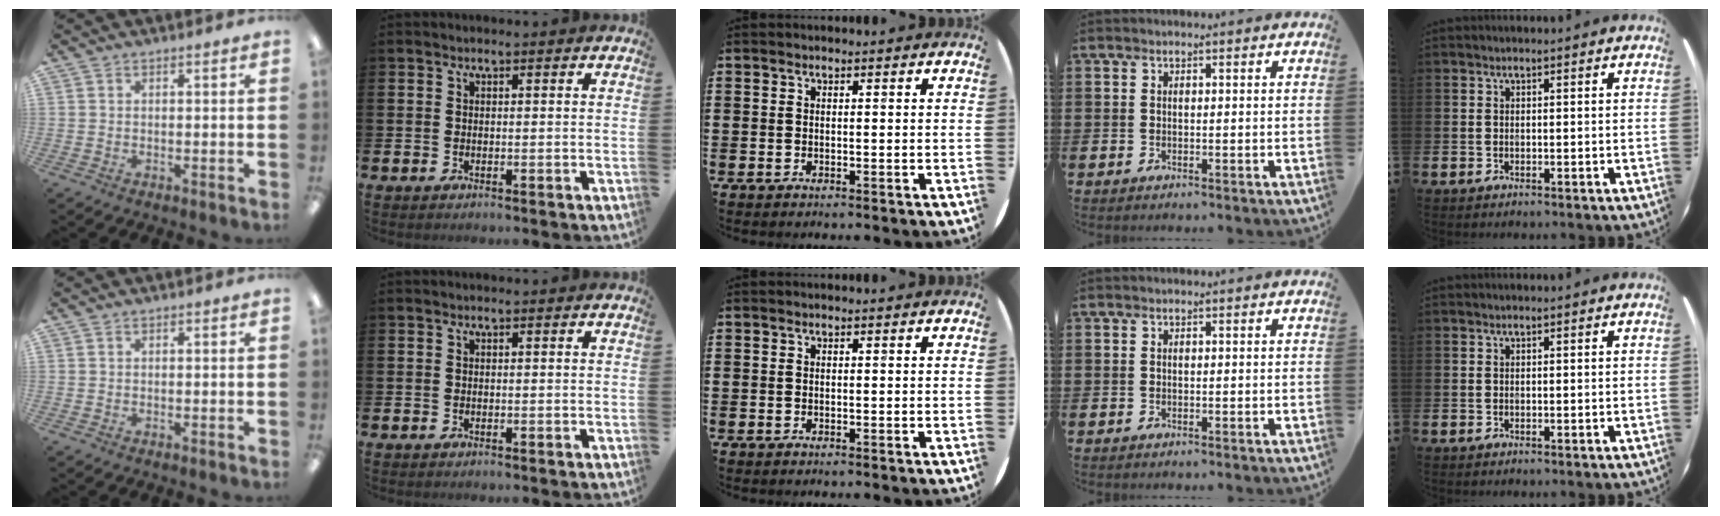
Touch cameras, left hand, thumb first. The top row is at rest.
{}